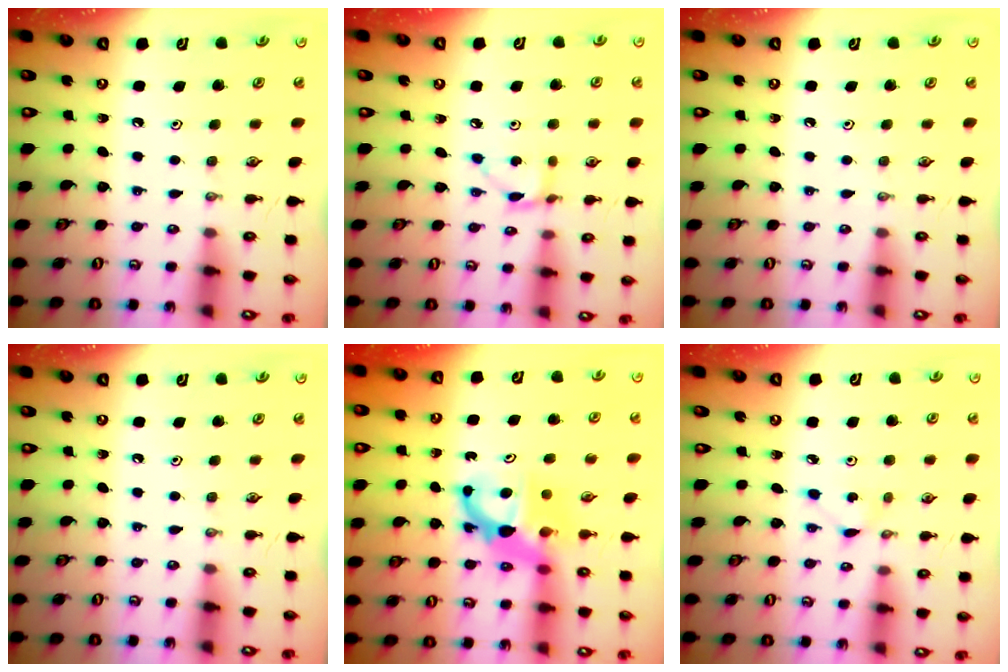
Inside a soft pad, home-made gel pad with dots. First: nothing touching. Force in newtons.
{"total": 3.6, "press": 3.6, "slide": 0.3}
{"total": 0.0}
{"total": 0.0}
{"total": 6.8, "press": 6.7, "slide": 0.5}
{"total": 2.5, "press": 2.4, "slide": 0.3}